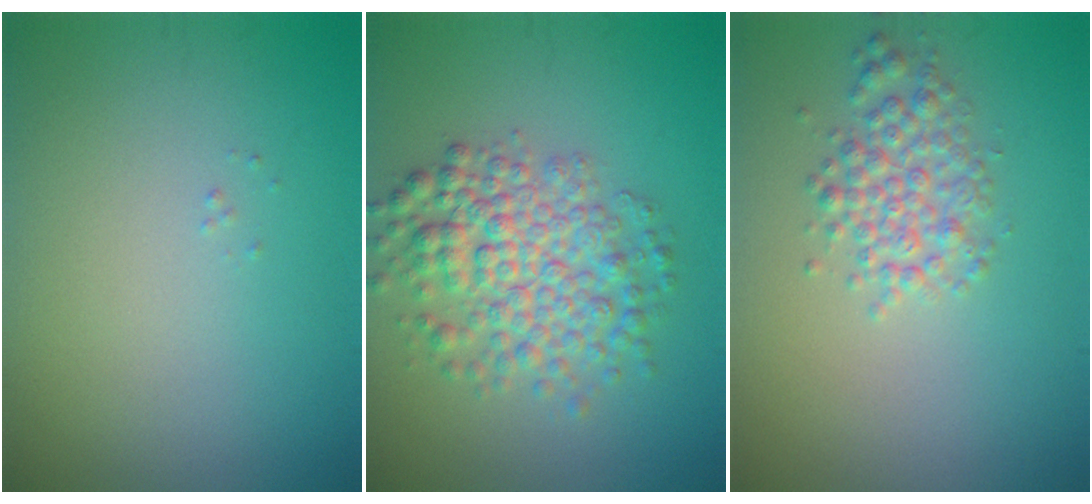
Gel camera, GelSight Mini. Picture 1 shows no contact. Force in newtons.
{"total": 5.9, "press": 5.9, "slide": 0.1}
{"total": 3.0, "press": 3.0, "slide": 0.1}